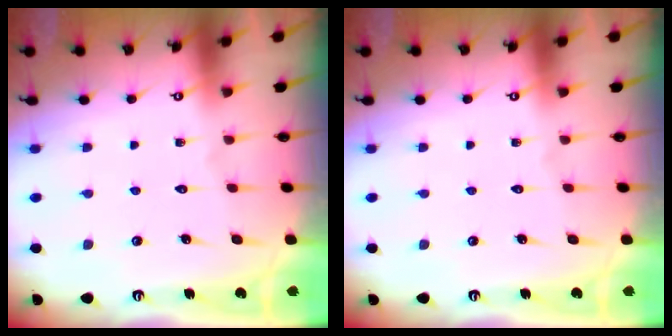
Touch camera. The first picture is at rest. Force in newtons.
{"total": 0.0}